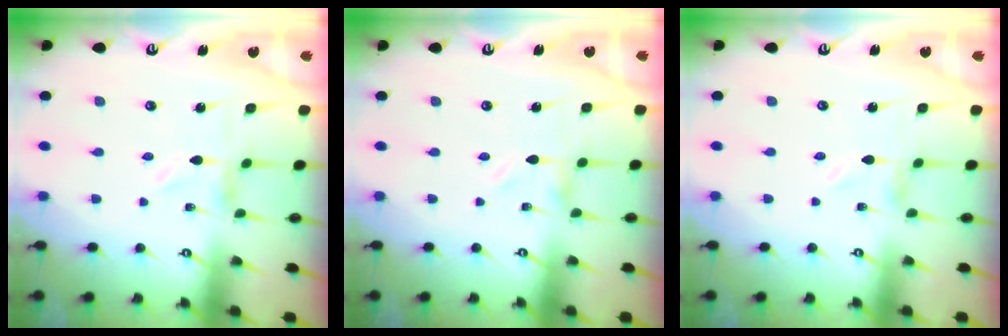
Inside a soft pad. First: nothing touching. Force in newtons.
{"total": 0.0}
{"total": 0.6, "press": 0.6, "slide": 0.2}